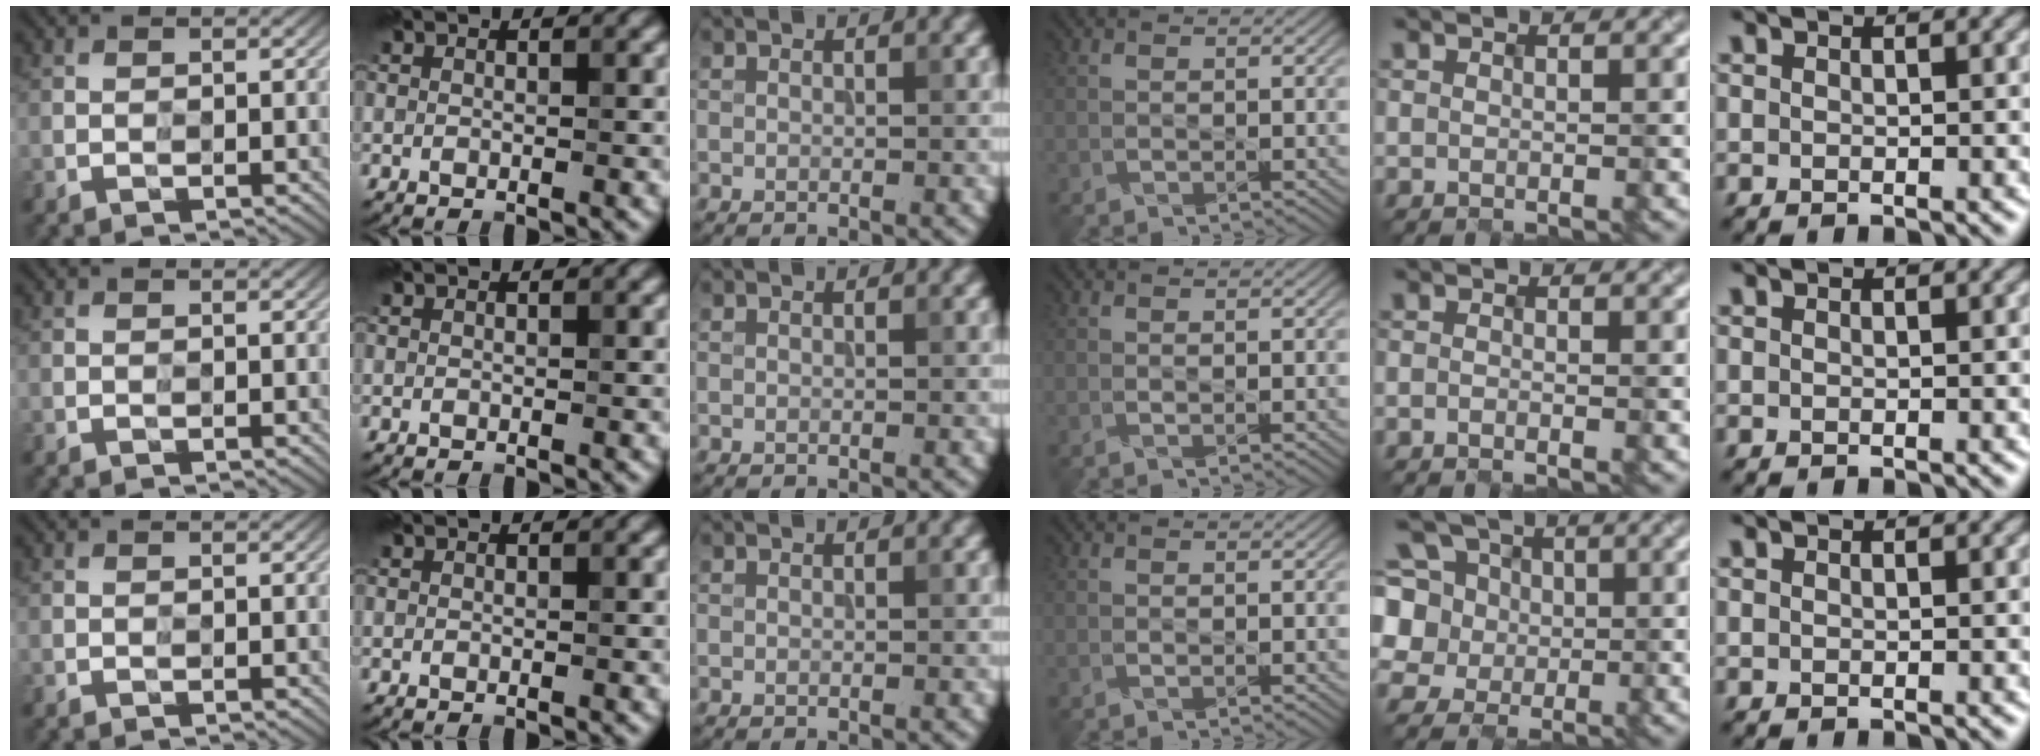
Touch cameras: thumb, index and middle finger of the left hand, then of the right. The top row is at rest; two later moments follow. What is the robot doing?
{"motion": "insert", "object": "pill capsule"}